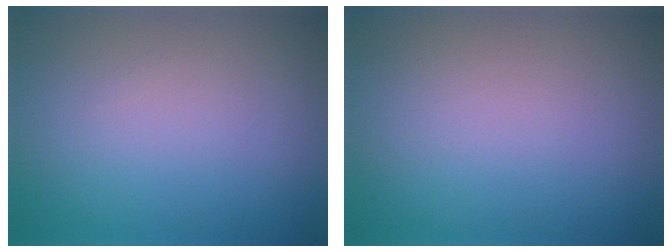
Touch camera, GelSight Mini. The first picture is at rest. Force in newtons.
{"total": 0.0}